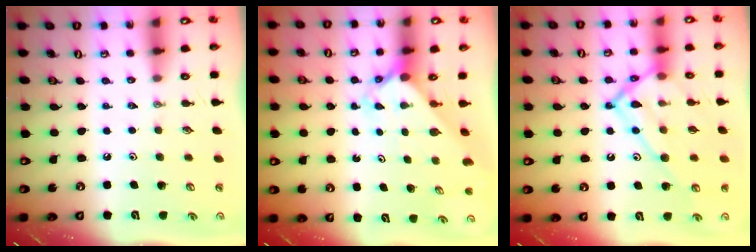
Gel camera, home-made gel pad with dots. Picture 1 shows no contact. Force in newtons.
{"total": 2.4, "press": 2.4, "slide": 0.2}
{"total": 18.0, "press": 17.9, "slide": 1.9}